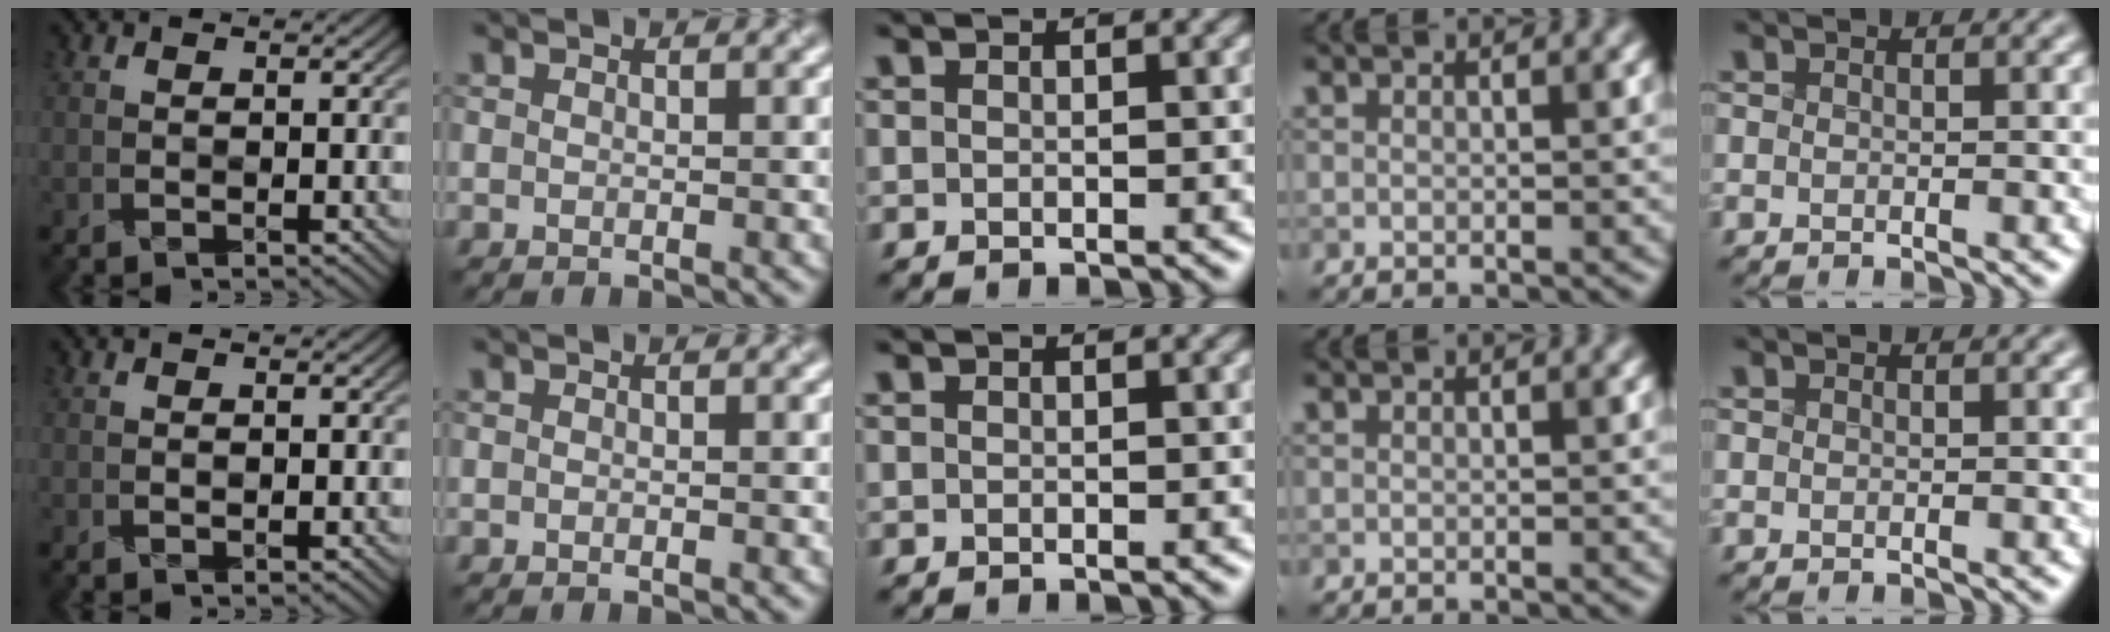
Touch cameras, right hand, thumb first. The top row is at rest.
{}